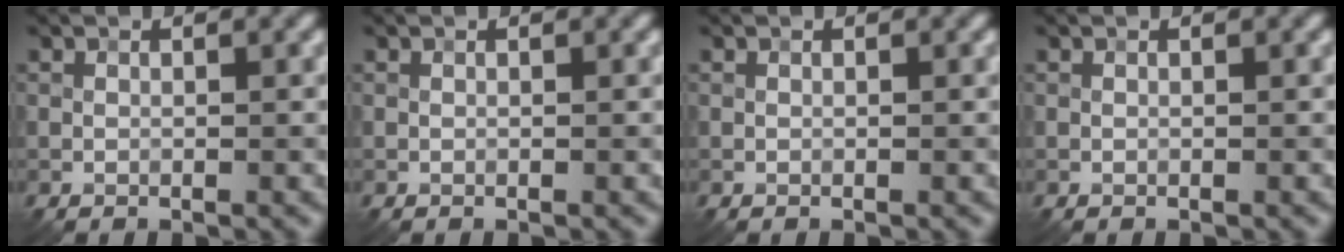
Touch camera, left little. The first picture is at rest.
{"total": 0.0}
{"total": 0.0}
{"total": 0.0}